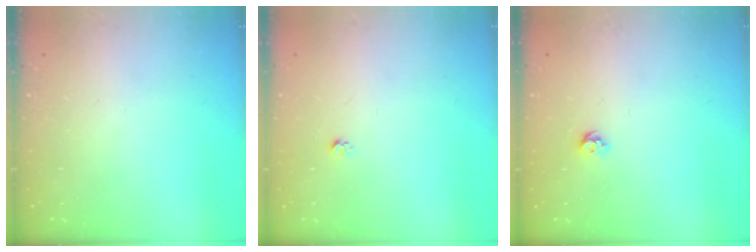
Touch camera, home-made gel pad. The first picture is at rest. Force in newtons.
{"total": 2.7, "press": 2.7, "slide": 0.3}
{"total": 5.3, "press": 5.3, "slide": 0.8}